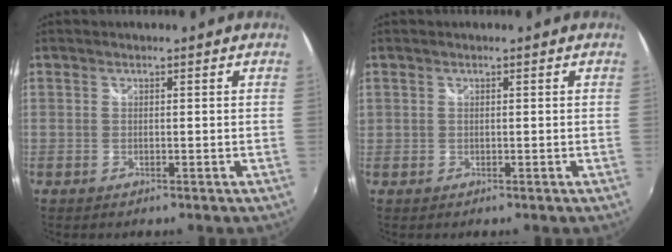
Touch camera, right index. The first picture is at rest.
{"total": 0.6, "force": [0.1, 0.6, 0.2], "torque": [-0.004, -0.001, 0.002]}